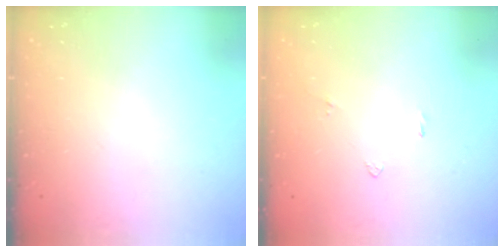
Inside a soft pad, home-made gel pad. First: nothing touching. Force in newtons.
{"total": 2.0, "press": 2.0, "slide": 0.5}